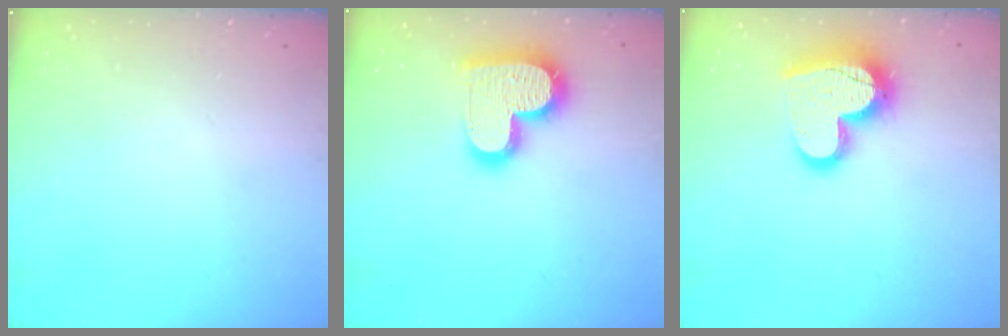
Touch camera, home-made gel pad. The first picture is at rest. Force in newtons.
{"total": 17.5, "press": 17.4, "slide": 1.3}
{"total": 17.9, "press": 17.9, "slide": 1.5}